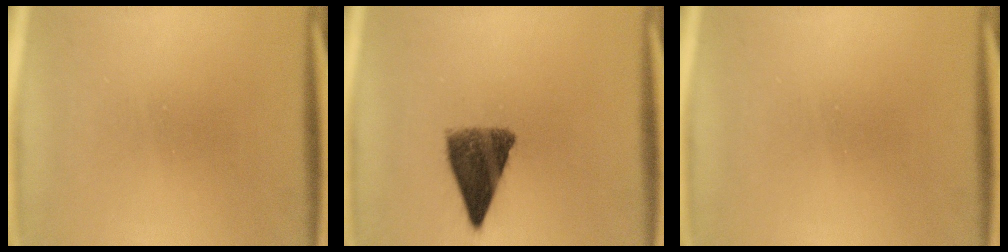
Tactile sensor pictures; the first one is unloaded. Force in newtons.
{"total": 8.4}
{"total": 0.0}